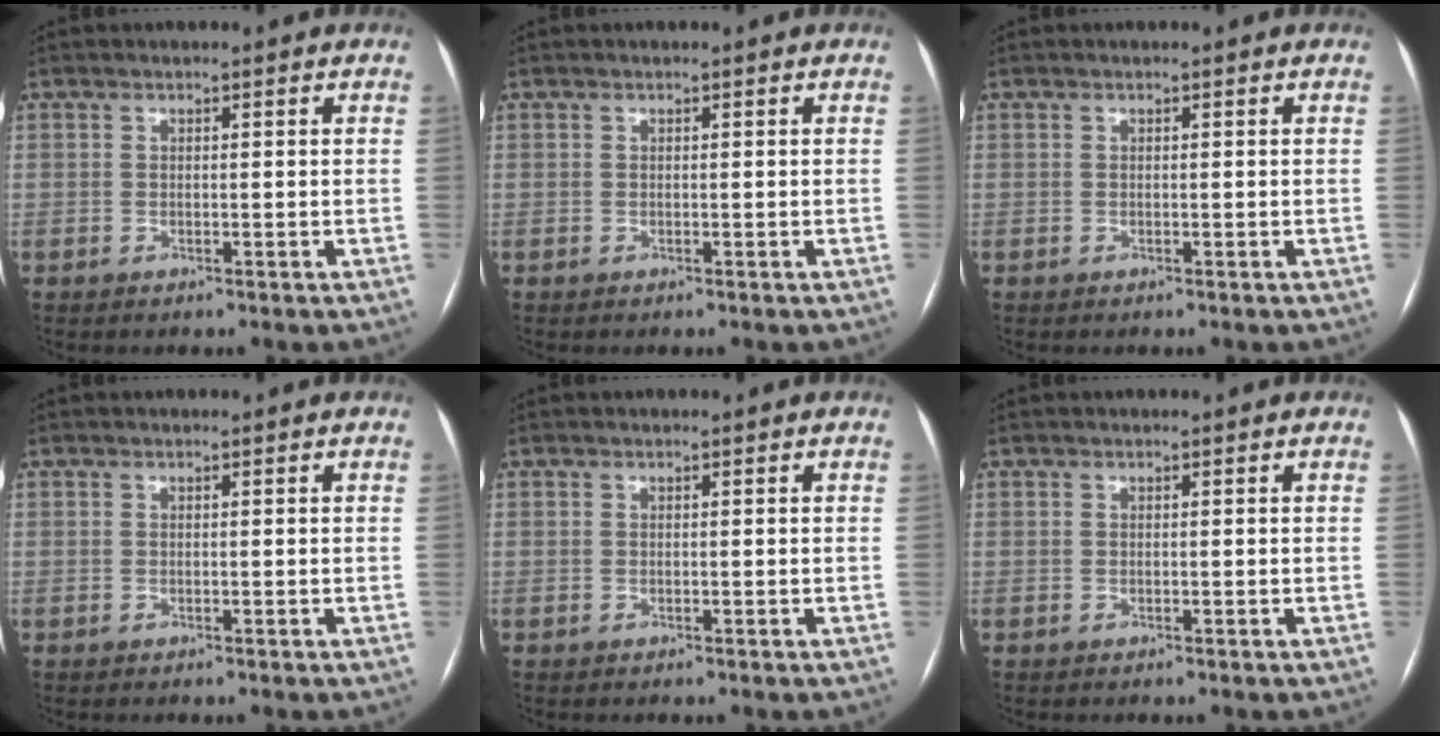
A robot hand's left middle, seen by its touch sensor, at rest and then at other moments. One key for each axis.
{"total": 0.0}
{"total": 0.0}
{"total": 0.0}
{"total": 0.0}
{"total": 0.0}